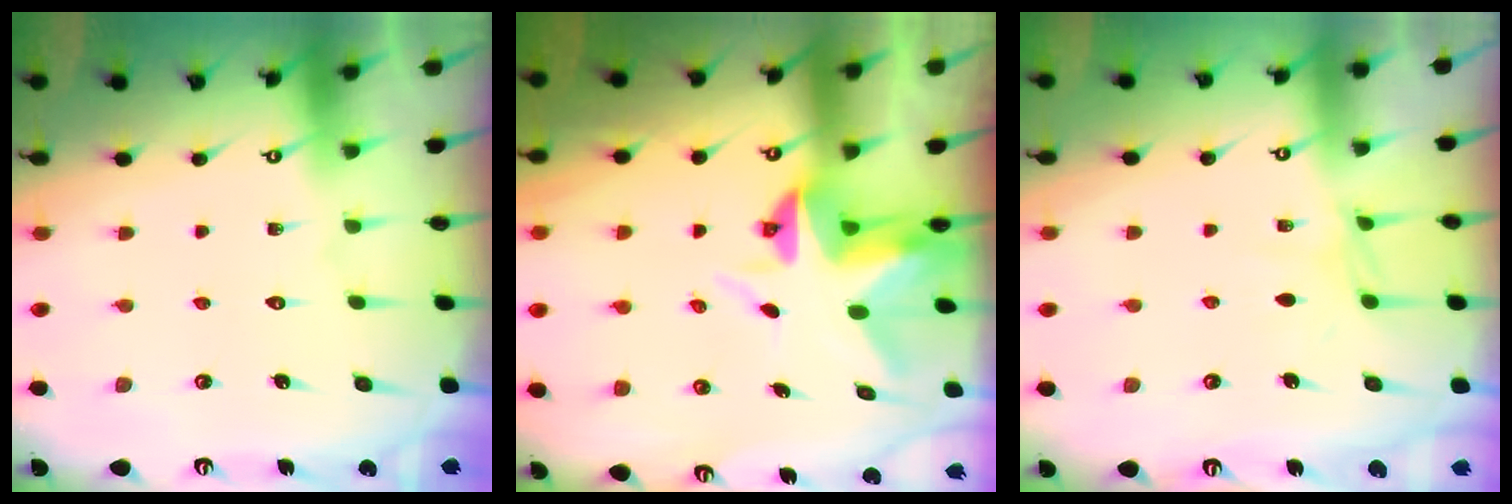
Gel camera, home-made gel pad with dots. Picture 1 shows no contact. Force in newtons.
{"total": 4.6, "press": 4.6, "slide": 0.2}
{"total": 6.1, "press": 6.0, "slide": 0.7}